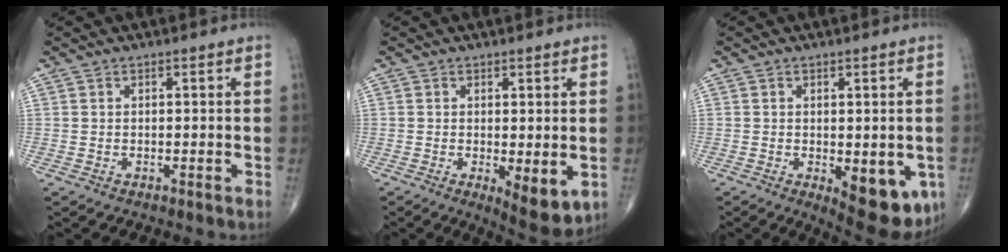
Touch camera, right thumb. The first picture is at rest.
{"total": 6.7, "force": [-1.2, 2.4, 6.1], "torque": [-0.084, -0.021, -0.013]}
{"total": 11.3, "force": [-3.2, 4.9, 9.6], "torque": [-0.102, -0.015, -0.029]}